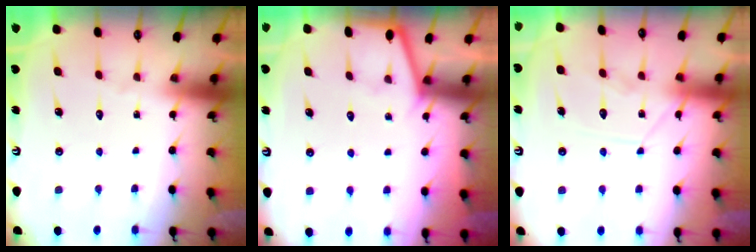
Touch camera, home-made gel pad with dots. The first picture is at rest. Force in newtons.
{"total": 3.8, "press": 3.8, "slide": 0.5}
{"total": 12.0, "press": 12.0, "slide": 1.0}